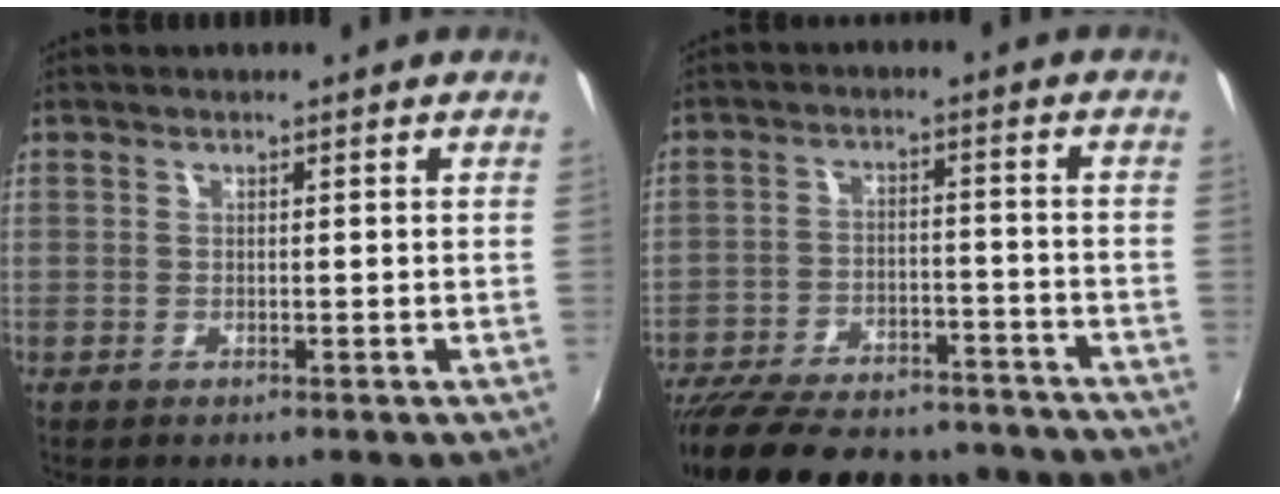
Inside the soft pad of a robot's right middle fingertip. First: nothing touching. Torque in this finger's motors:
{"motor_torque": [1.41, -0.73, 0.58, 0.21]}